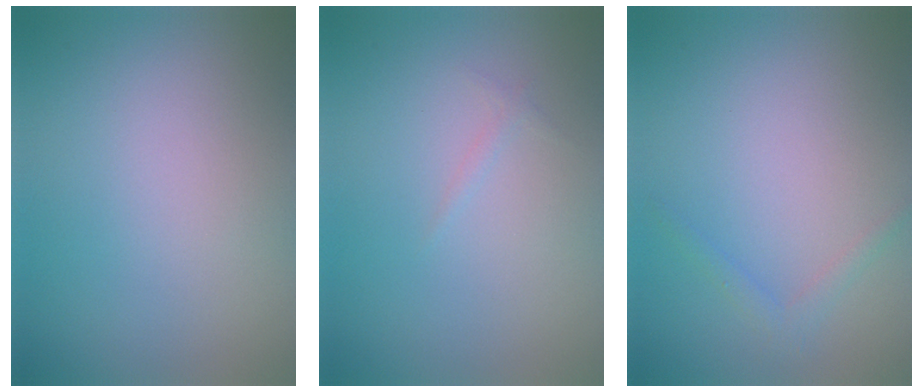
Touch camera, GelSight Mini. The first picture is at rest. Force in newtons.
{"total": 0.5, "press": 0.5, "slide": 0.0}
{"total": 1.2, "press": 1.2, "slide": 0.1}